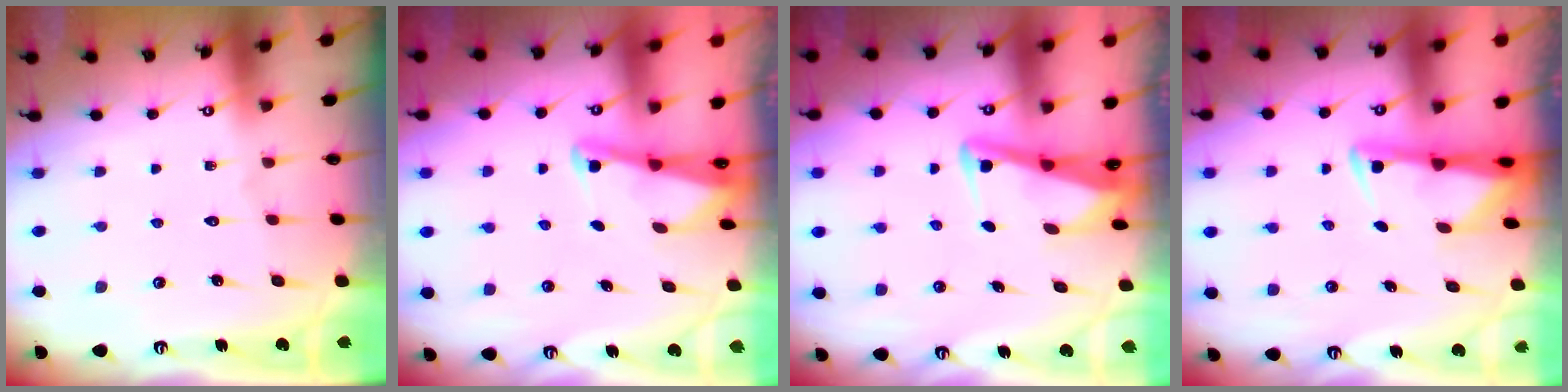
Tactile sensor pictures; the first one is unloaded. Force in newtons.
{"total": 2.3, "press": 2.2, "slide": 0.3}
{"total": 3.5, "press": 3.4, "slide": 0.8}
{"total": 3.0, "press": 3.0, "slide": 0.6}